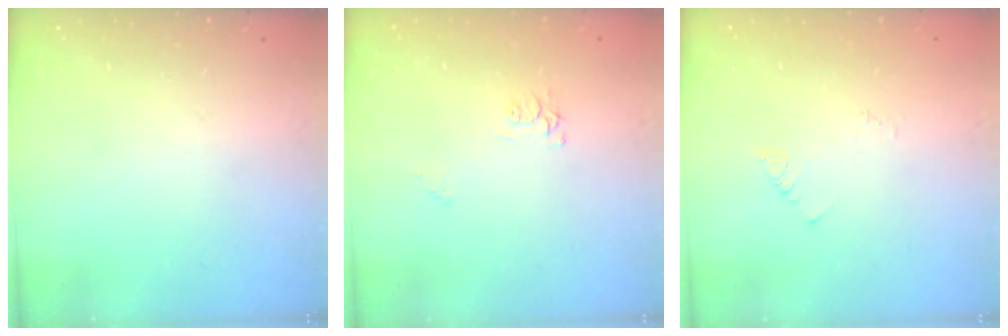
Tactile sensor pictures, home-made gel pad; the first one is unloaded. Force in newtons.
{"total": 5.0, "press": 5.0, "slide": 0.7}
{"total": 2.5, "press": 2.5, "slide": 0.4}